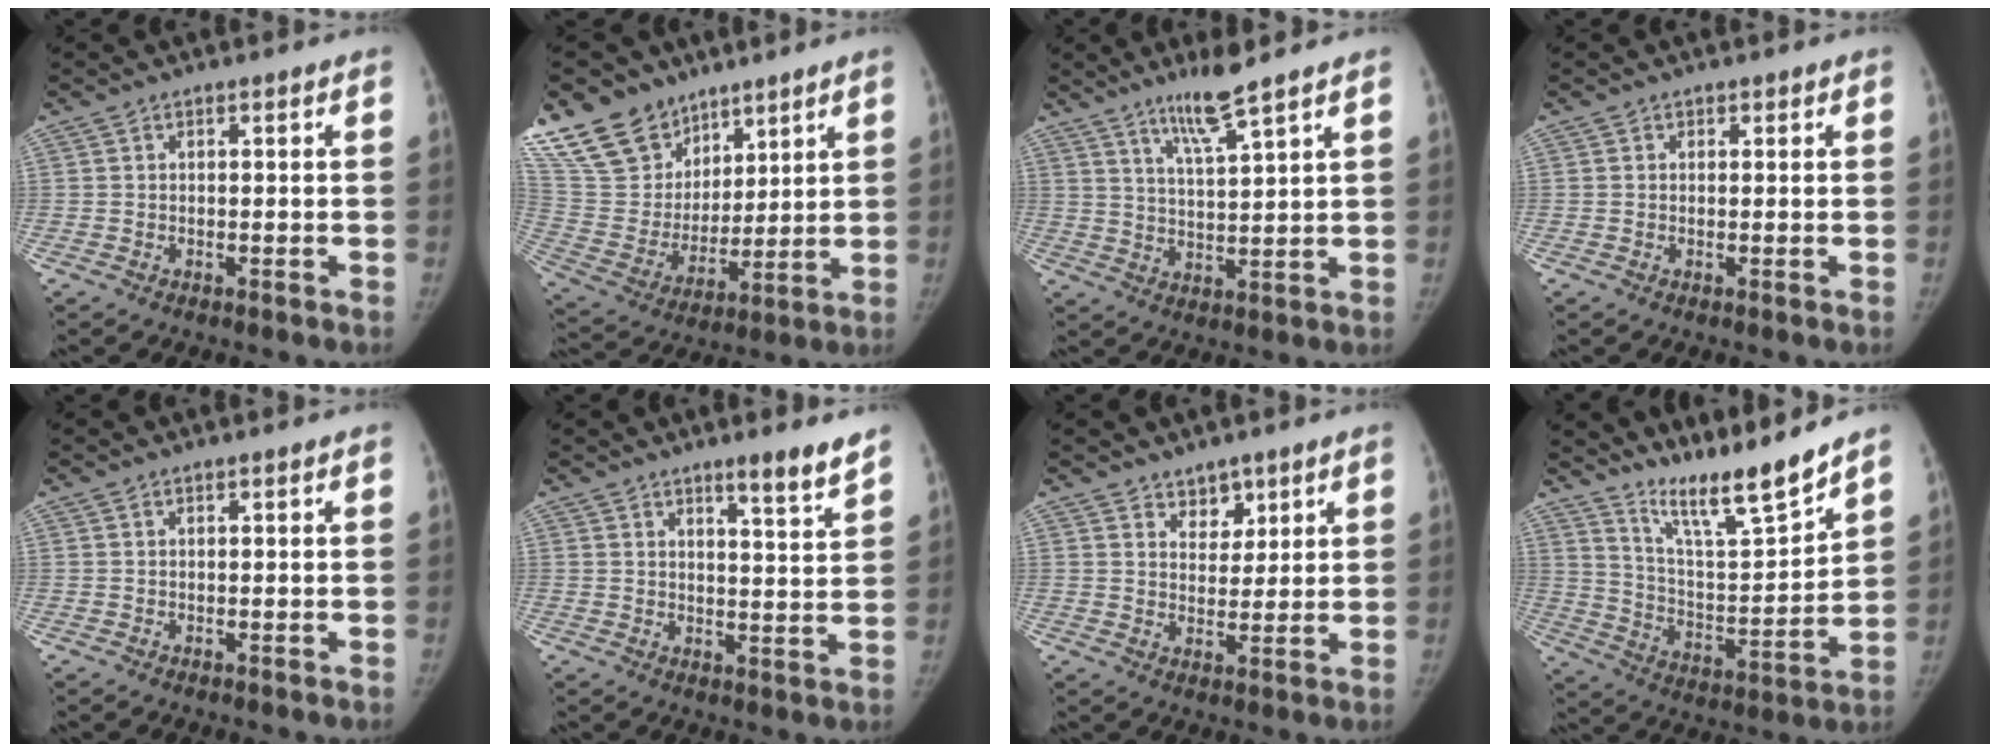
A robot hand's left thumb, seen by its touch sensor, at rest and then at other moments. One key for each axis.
{"total": 20.1, "fx": 14.1, "fy": 12.9, "fz": 6.2, "tx": -0.103, "ty": -0.053, "tz": 0.281}
{"total": 7.1, "fx": 5.3, "fy": 0.0, "fz": 4.7, "tx": -0.089, "ty": -0.042, "tz": 0.103}
{"total": 0.7, "fx": 0.3, "fy": 0.6, "fz": 0.0, "tx": 0.008, "ty": 0.000, "tz": 0.001}
{"total": 0.0}
{"total": 5.6, "fx": 4.5, "fy": 0.4, "fz": 3.4, "tx": -0.040, "ty": -0.041, "tz": 0.062}
{"total": 4.4, "fx": 3.2, "fy": 2.9, "fz": 1.2, "tx": 0.011, "ty": -0.024, "tz": 0.054}
{"total": 13.6, "fx": 11.9, "fy": 0.6, "fz": 6.5, "tx": -0.094, "ty": -0.088, "tz": 0.217}